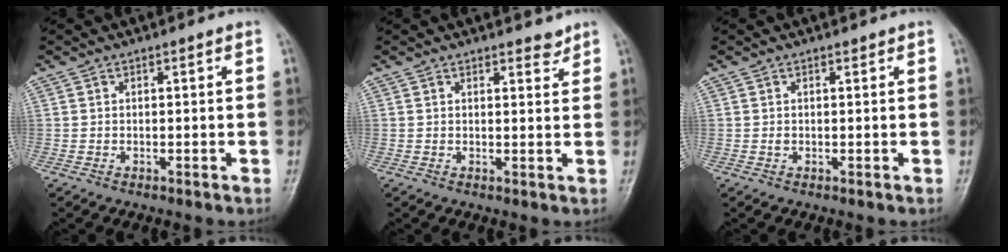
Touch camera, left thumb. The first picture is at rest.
{"total": 2.0, "force": [1.8, 0.8, 0.6], "torque": [0.006, -0.013, 0.021]}
{"total": 0.6, "force": [0.2, 0.5, 0.3], "torque": [-0.001, 0.000, 0.004]}